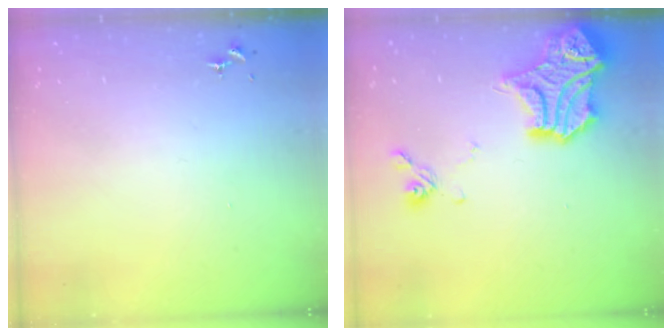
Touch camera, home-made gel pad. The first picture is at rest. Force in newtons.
{"total": 17.9, "press": 17.9, "slide": 0.7}